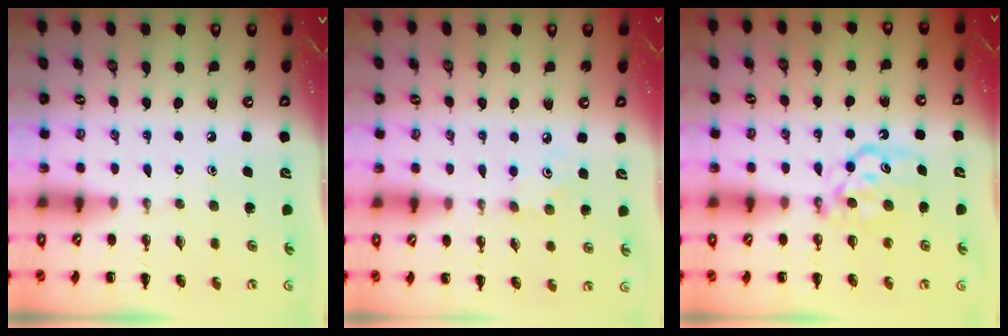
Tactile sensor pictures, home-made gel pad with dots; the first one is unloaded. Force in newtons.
{"total": 2.9, "press": 2.8, "slide": 0.8}
{"total": 7.9, "press": 7.8, "slide": 1.1}